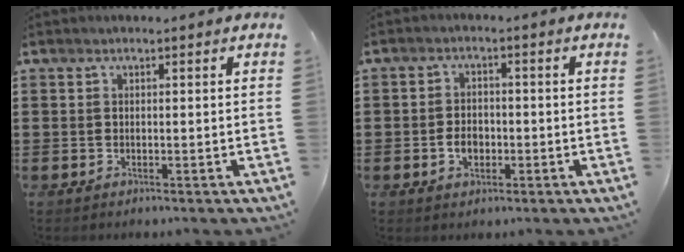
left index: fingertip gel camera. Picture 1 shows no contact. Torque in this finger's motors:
{"motor_torque": [1.07, 1.07, 0.35, 0.04]}